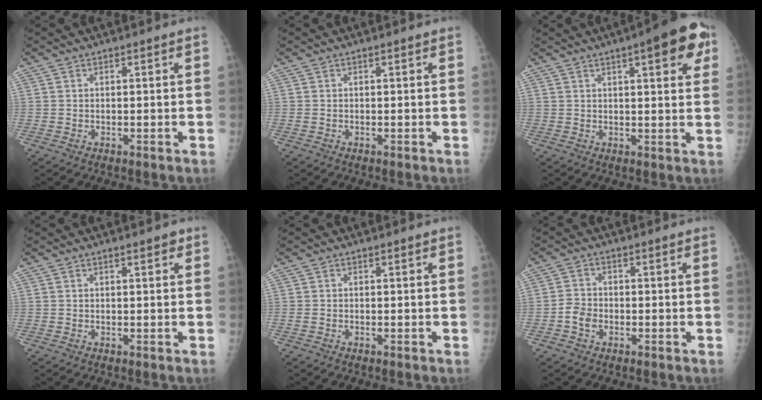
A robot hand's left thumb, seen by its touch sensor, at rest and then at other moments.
{"total": 0.0}
{"total": 10.3, "force": [4.7, 2.9, 8.7], "torque": [-0.085, -0.005, 0.051]}
{"total": 1.3, "force": [0.8, 0.4, 1.0], "torque": [-0.011, 0.000, 0.007]}
{"total": 0.0}
{"total": 3.1, "force": [-1.3, 2.4, 1.4], "torque": [-0.017, 0.007, -0.028]}